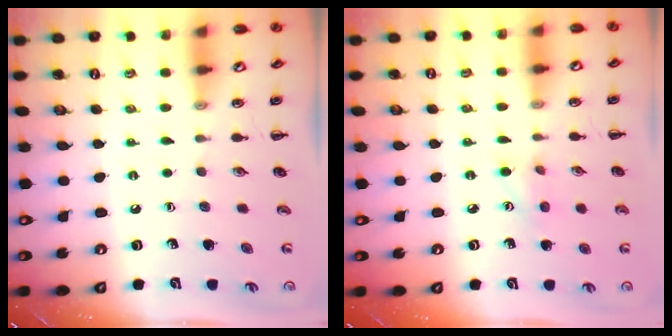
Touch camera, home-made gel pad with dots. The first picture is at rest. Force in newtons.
{"total": 4.3, "press": 4.1, "slide": 1.2}